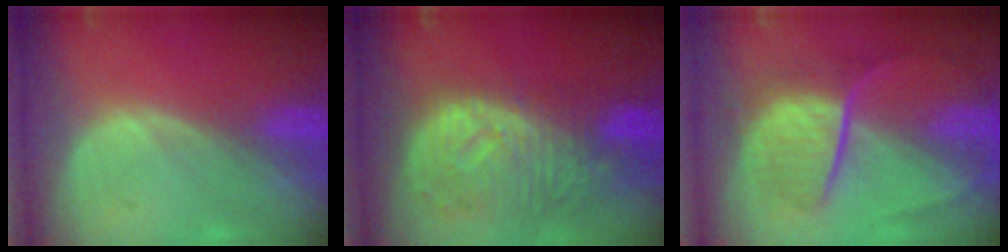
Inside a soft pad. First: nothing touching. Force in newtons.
{"total": 11.5, "press": 10.0, "slide": 5.7}
{"total": 9.1, "press": 7.5, "slide": 5.2}